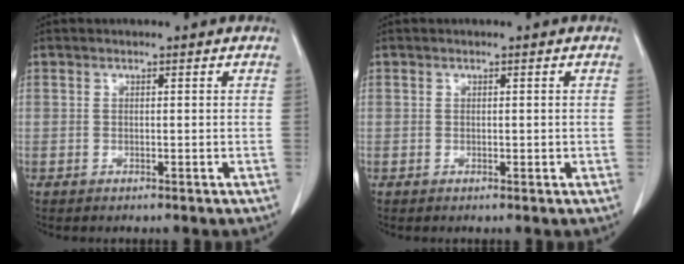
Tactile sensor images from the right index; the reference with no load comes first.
{"total": 0.6, "force": [0.1, 0.4, 0.4], "torque": [0.000, 0.002, 0.005]}